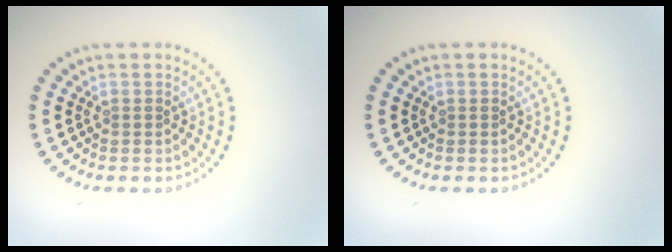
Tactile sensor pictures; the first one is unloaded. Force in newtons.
{"total": 0.0}